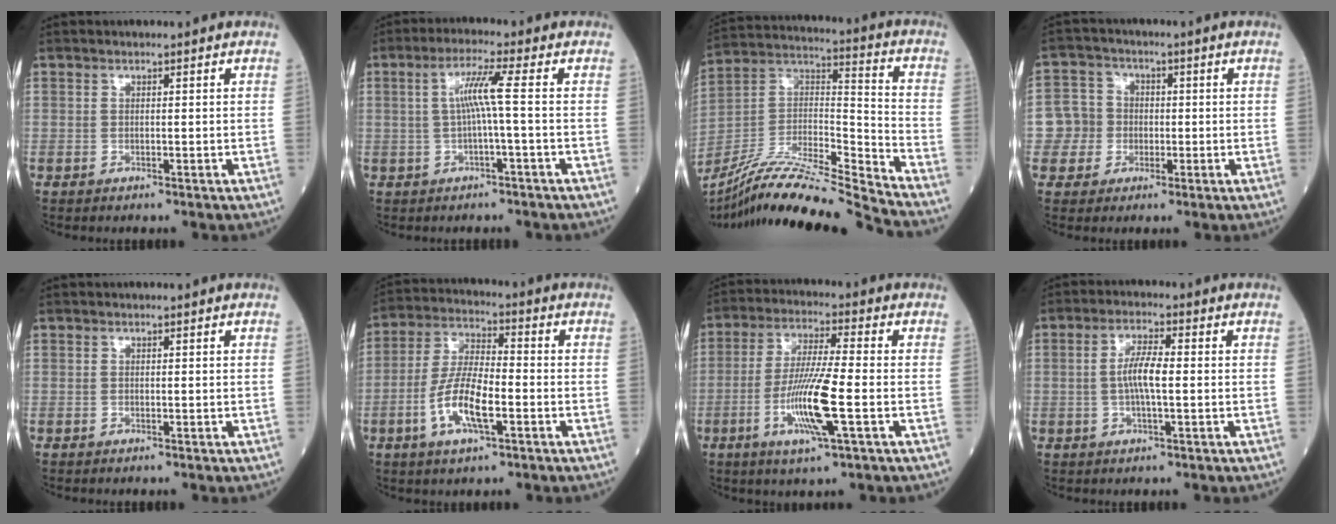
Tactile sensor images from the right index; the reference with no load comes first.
{"total": 4.9, "force": [0.1, -0.9, 4.9], "torque": [-0.094, 0.012, 0.008]}
{"total": 21.2, "force": [-19.0, -1.4, 9.2], "torque": [-0.193, -0.004, -0.342]}
{"total": 5.6, "force": [-0.9, 5.5, 0.7], "torque": [-0.016, 0.019, -0.015]}
{"total": 0.0}
{"total": 9.8, "force": [-3.1, 2.6, 8.9], "torque": [-0.183, 0.001, -0.060]}
{"total": 10.8, "force": [-3.0, 0.2, 10.3], "torque": [-0.206, -0.012, -0.059]}
{"total": 5.0, "force": [-0.1, 0.7, 5.0], "torque": [-0.103, 0.006, -0.002]}